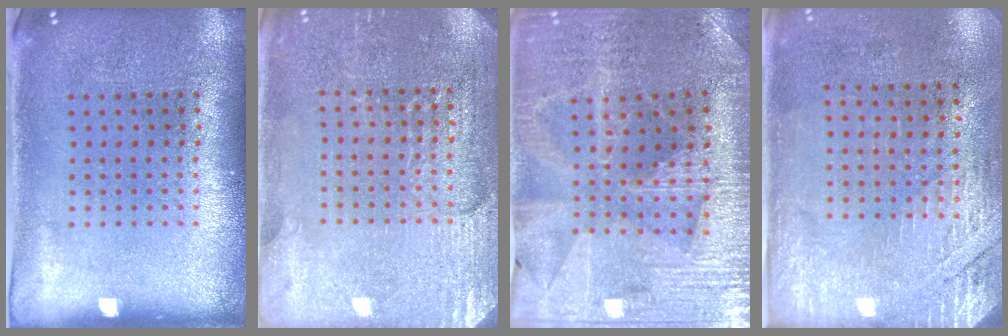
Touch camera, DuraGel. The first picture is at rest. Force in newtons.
{"total": 2.9, "press": 2.8, "slide": 0.2}
{"total": 2.9, "press": 2.9, "slide": 0.6}
{"total": 2.8, "press": 2.4, "slide": 1.4}